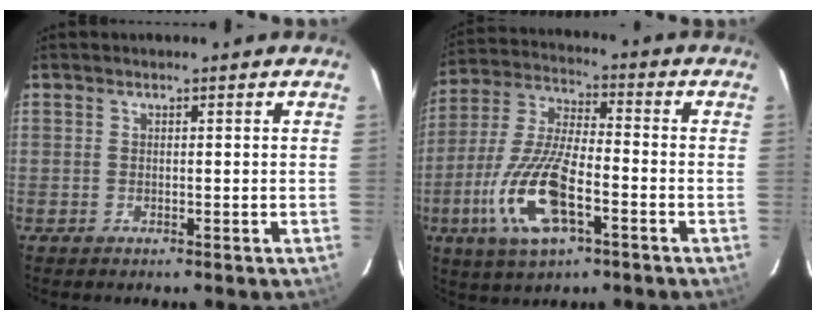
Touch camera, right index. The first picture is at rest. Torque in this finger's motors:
{"motor_torque": [1.84, -0.30, 0.83, 0.15]}